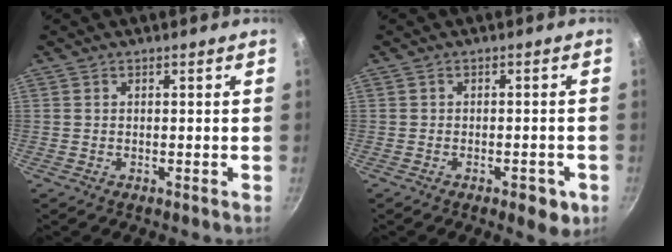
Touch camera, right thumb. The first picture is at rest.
{"total": 5.1, "force": [-2.2, 2.4, 3.9], "torque": [-0.031, 0.015, -0.022]}